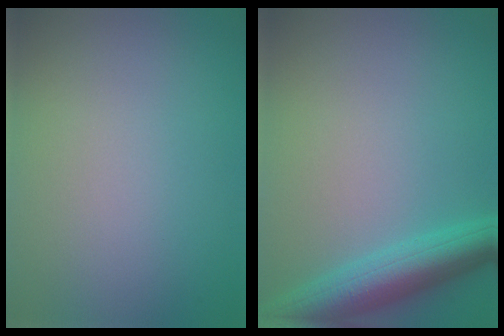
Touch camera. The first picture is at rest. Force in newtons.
{"total": 5.3, "press": 5.3, "slide": 0.2}